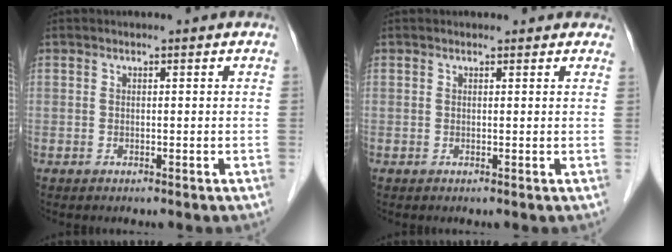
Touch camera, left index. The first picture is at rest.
{"total": 2.2, "force": [1.9, 1.0, 0.4], "torque": [-0.003, 0.008, 0.012]}